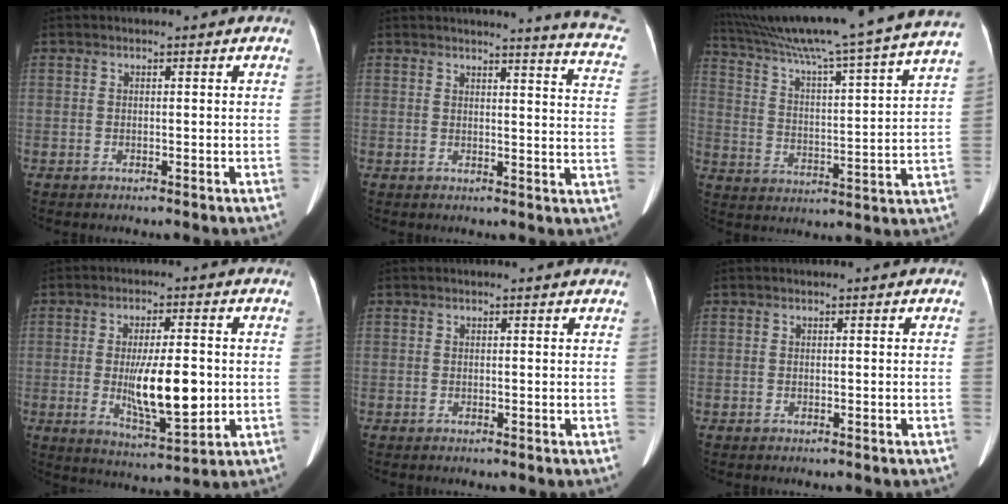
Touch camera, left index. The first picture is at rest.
{"total": 12.8, "force": [12.2, -0.4, 4.0], "torque": [-0.033, -0.086, 0.105]}
{"total": 28.3, "force": [24.5, -2.0, 14.1], "torque": [-0.235, -0.041, 0.342]}
{"total": 10.7, "force": [-0.8, 2.8, 10.3], "torque": [-0.179, -0.016, -0.005]}
{"total": 1.4, "force": [1.4, 0.0, 0.2], "torque": [-0.014, 0.000, 0.008]}
{"total": 0.0}